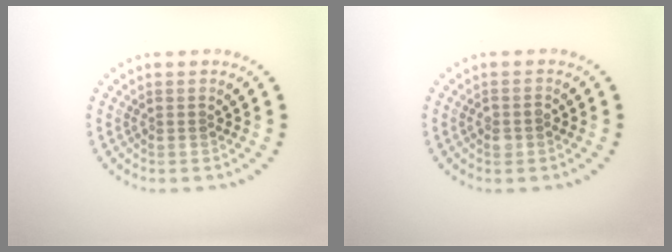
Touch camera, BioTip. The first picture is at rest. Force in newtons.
{"total": 1.2, "press": 1.1, "slide": 0.3}